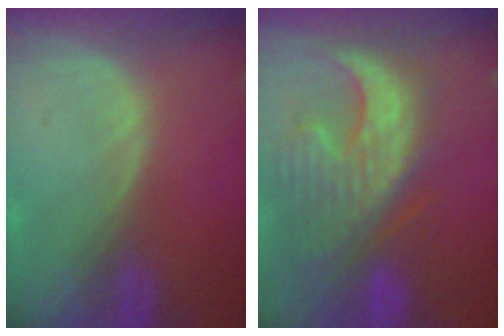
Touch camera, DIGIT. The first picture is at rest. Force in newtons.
{"total": 13.2, "press": 11.4, "slide": 6.8}